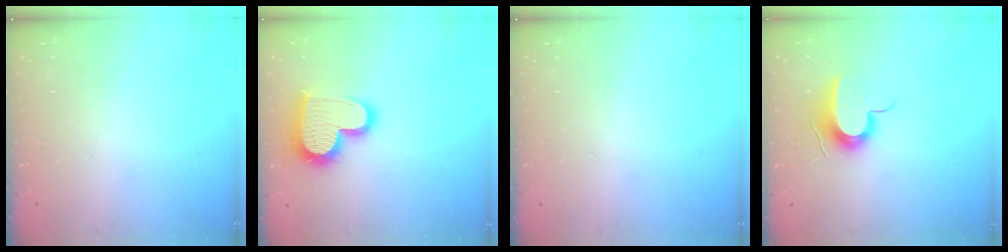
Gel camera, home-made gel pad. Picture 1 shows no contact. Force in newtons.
{"total": 18.2, "press": 18.1, "slide": 1.3}
{"total": 0.0}
{"total": 10.6, "press": 10.5, "slide": 1.3}